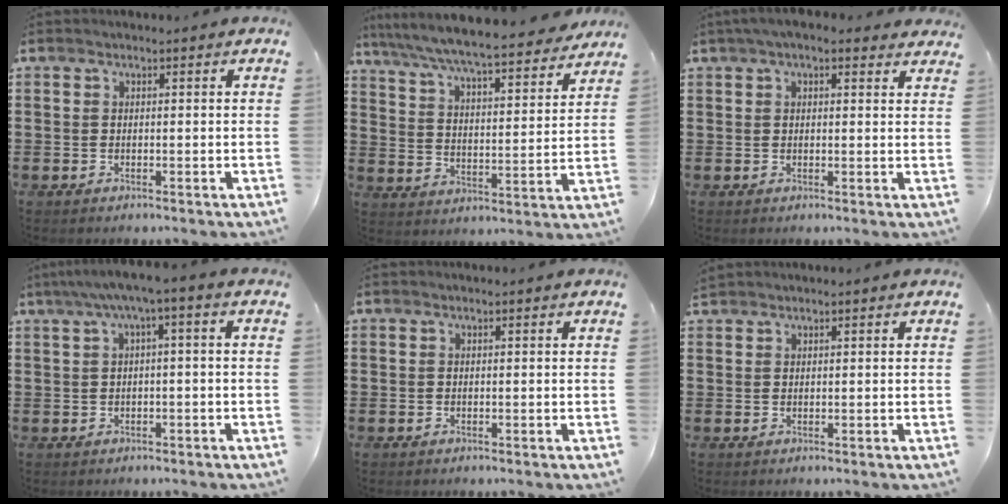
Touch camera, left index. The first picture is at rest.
{"total": 6.9, "force": [6.5, -0.2, 2.4], "torque": [-0.077, -0.048, 0.108]}
{"total": 3.2, "force": [2.4, 1.1, 1.8], "torque": [-0.042, 0.003, 0.045]}
{"total": 3.1, "force": [-0.7, 0.2, 3.0], "torque": [-0.054, 0.002, -0.018]}
{"total": 0.0}
{"total": 0.9, "force": [0.9, 0.2, 0.0], "torque": [-0.004, 0.001, 0.018]}